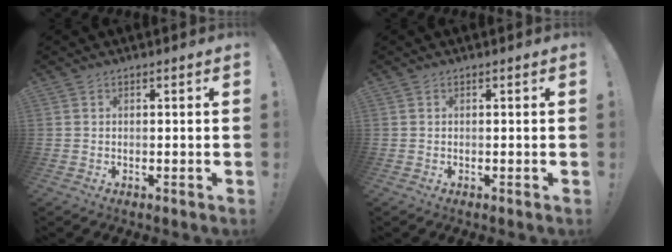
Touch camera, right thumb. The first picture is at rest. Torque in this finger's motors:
{"motor_torque": [0.00, 0.00, 0.00, 0.00, 0.00]}